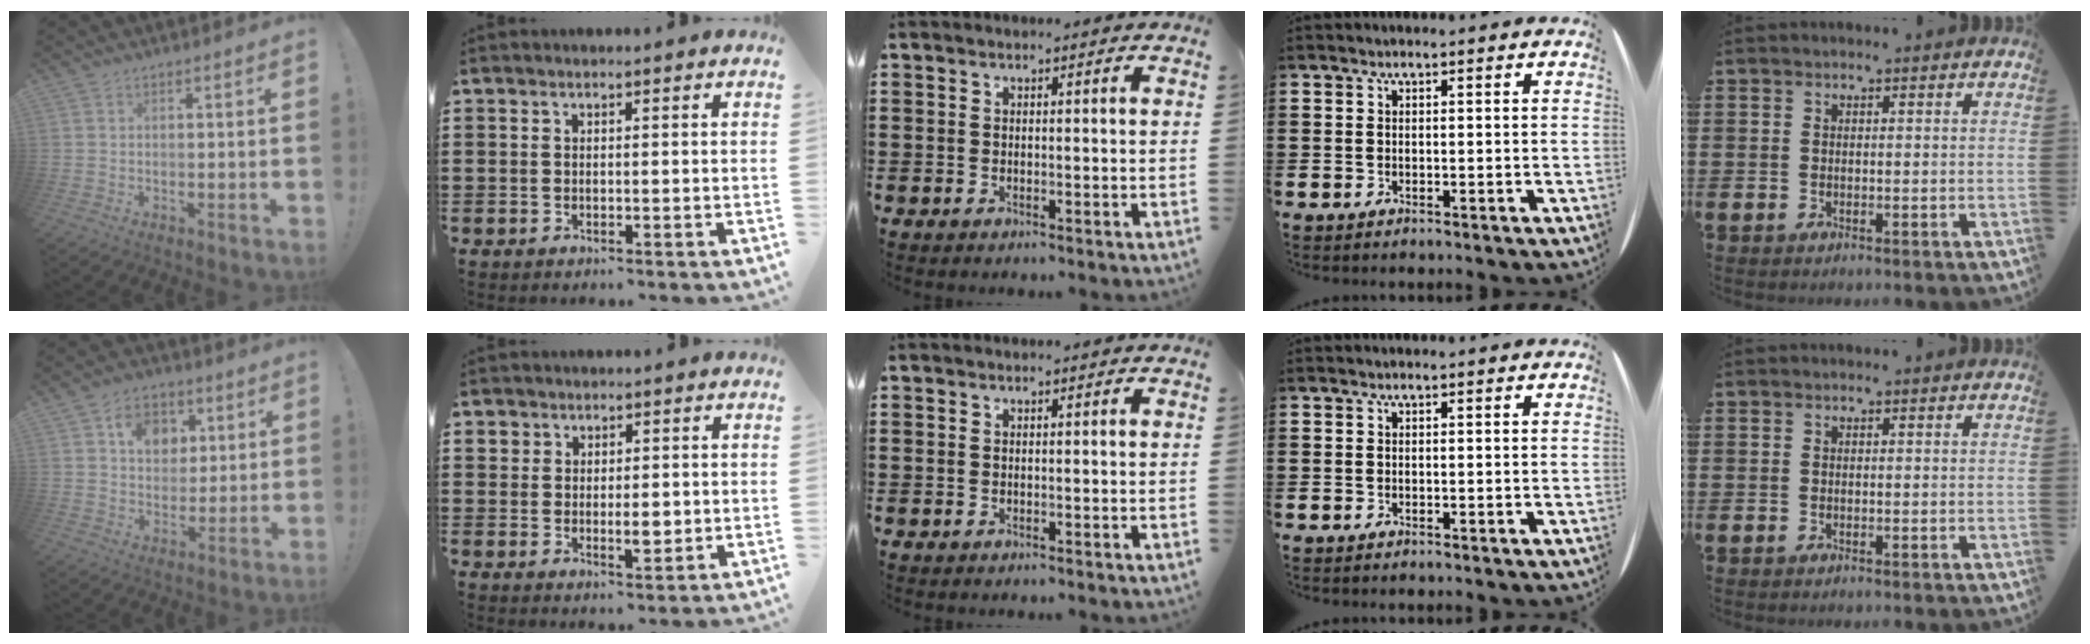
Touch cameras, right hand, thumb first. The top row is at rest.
{"thumb": {"total": 9.7, "force": [4.1, 7.8, 4.1], "torque": [-0.051, -0.017, 0.076]}, "index": {"total": 3.4, "force": [0.4, 2.4, 2.4], "torque": [-0.035, 0.003, 0.003]}}